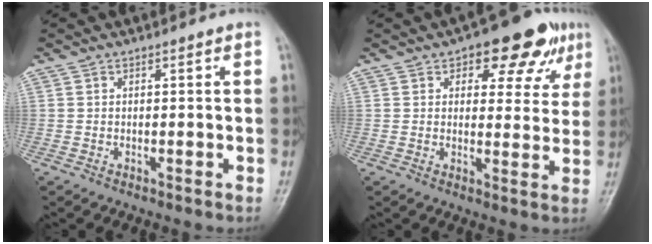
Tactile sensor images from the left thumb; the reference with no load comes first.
{"total": 11.8, "force": [6.1, 6.2, 8.1], "torque": [-0.051, -0.009, 0.074]}